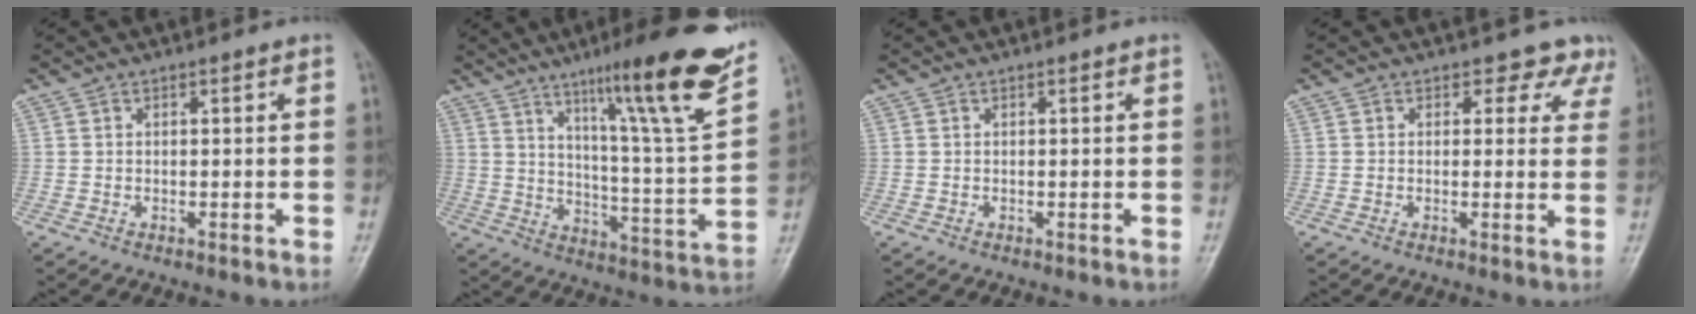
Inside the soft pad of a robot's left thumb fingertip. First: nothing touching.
{"total": 21.4, "force": [13.2, 2.0, 16.8], "torque": [-0.215, -0.060, 0.199]}
{"total": 0.0}
{"total": 5.0, "force": [3.9, 3.2, 0.5], "torque": [0.035, -0.017, 0.021]}